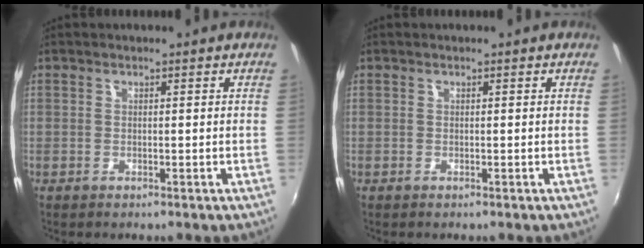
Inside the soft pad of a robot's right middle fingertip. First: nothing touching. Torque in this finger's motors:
{"motor_torque": [-0.41, 0.12, 0.01, 0.00]}